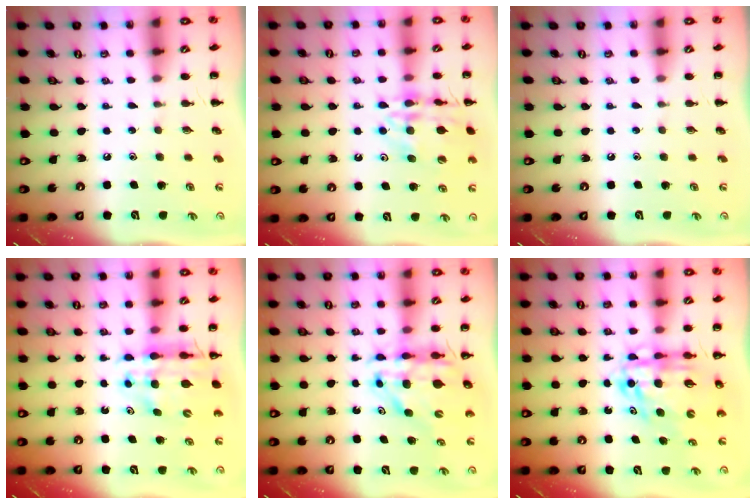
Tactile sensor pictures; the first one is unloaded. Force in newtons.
{"total": 15.8, "press": 15.7, "slide": 2.0}
{"total": 0.0}
{"total": 11.1, "press": 10.6, "slide": 3.1}
{"total": 12.2, "press": 11.7, "slide": 3.4}
{"total": 11.6, "press": 11.1, "slide": 3.2}